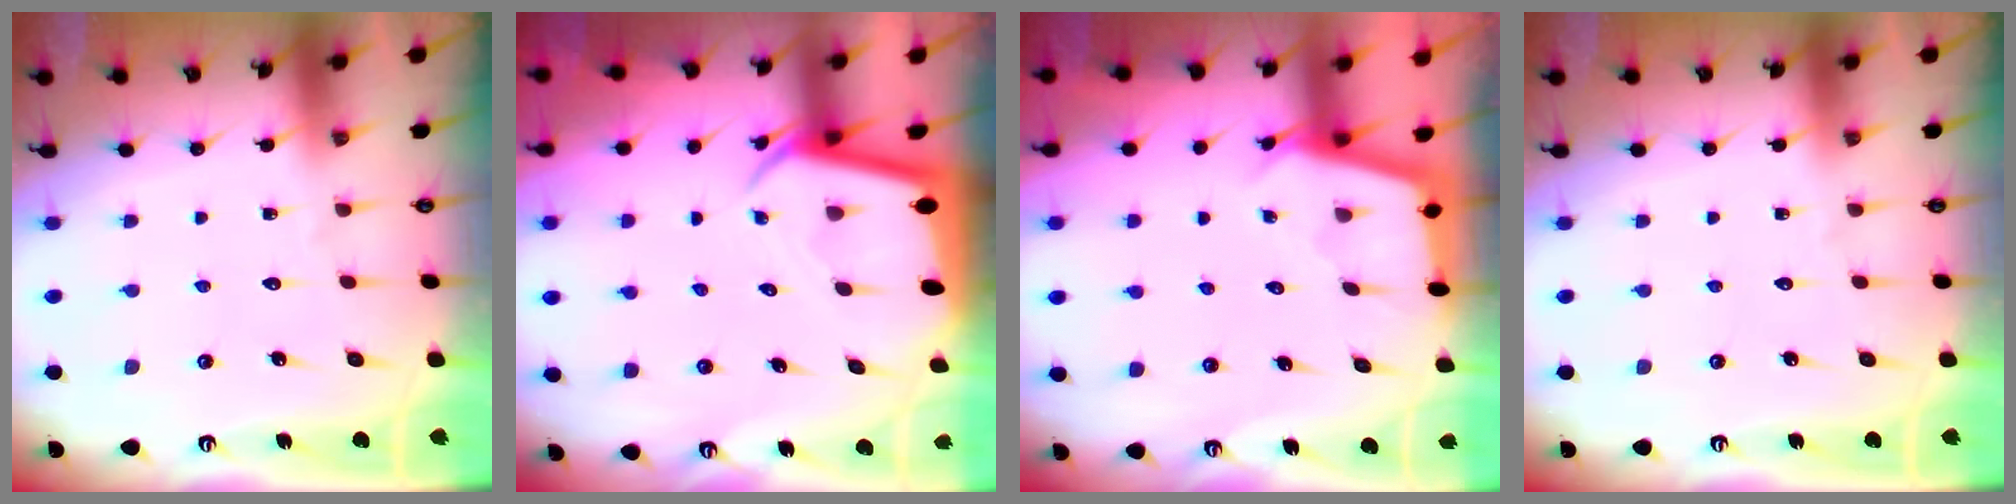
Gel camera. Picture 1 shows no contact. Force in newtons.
{"total": 3.6, "press": 3.6, "slide": 0.4}
{"total": 2.9, "press": 2.9, "slide": 0.3}
{"total": 0.0}